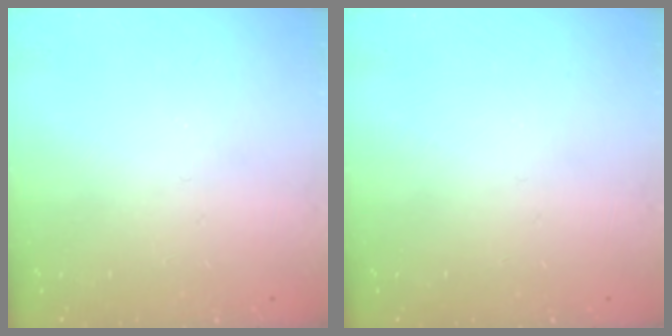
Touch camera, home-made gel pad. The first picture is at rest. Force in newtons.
{"total": 0.0}